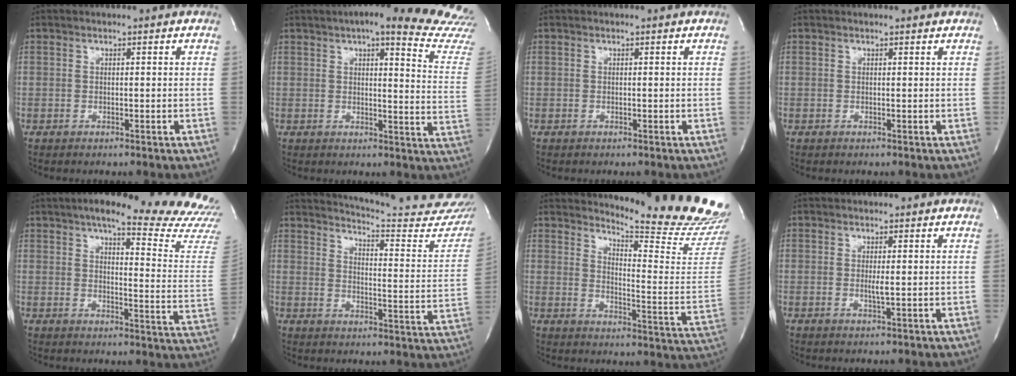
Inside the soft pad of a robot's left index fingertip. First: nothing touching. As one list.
[{"total": 19.6, "force": [17.2, 0.9, 9.2], "torque": [-0.106, -0.079, 0.177]}, {"total": 0.6, "force": [-0.5, 0.0, -0.2], "torque": [0.002, -0.008, -0.015]}, {"total": 1.5, "force": [1.4, 0.6, 0.1], "torque": [-0.010, 0.009, 0.003]}, {"total": 22.2, "force": [20.0, 1.1, 9.6], "torque": [-0.124, -0.104, 0.221]}, {"total": 21.1, "force": [20.2, 0.5, 5.8], "torque": [-0.086, -0.126, 0.231]}, {"total": 18.0, "force": [17.4, -0.9, 4.6], "torque": [-0.077, -0.162, 0.202]}, {"total": 1.2, "force": [-0.6, -0.1, 1.0], "torque": [-0.027, -0.011, -0.009]}]